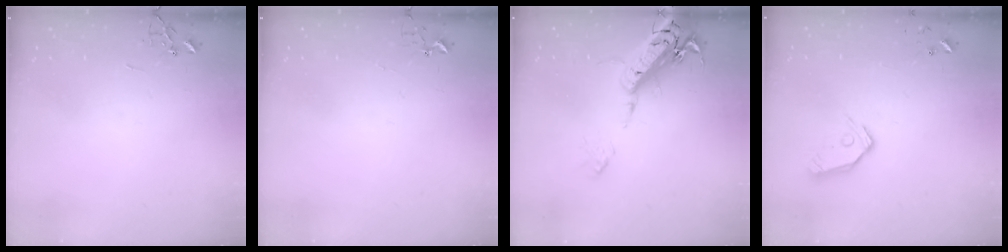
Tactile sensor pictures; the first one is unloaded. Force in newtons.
{"total": 2.9, "press": 2.9, "slide": 0.3}
{"total": 22.4, "press": 22.0, "slide": 4.3}
{"total": 10.1, "press": 10.1, "slide": 1.2}